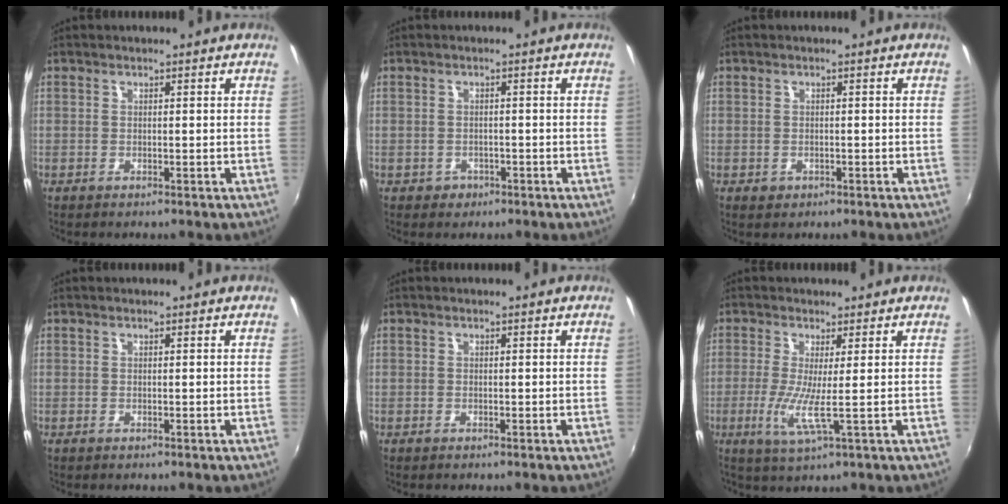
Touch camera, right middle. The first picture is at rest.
{"total": 2.0, "force": [-1.0, 1.7, 0.4], "torque": [-0.011, -0.002, -0.013]}
{"total": 1.3, "force": [-0.6, 1.0, 0.5], "torque": [-0.010, -0.004, -0.008]}
{"total": 0.0}
{"total": 0.0}
{"total": 5.2, "force": [-0.5, -0.5, 5.1], "torque": [-0.116, -0.017, -0.019]}